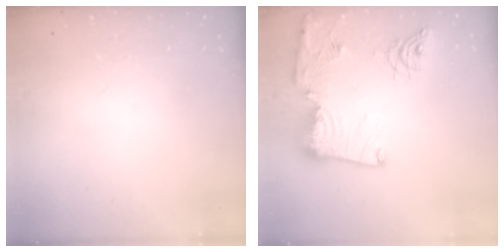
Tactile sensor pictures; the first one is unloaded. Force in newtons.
{"total": 19.2, "press": 19.2, "slide": 1.7}